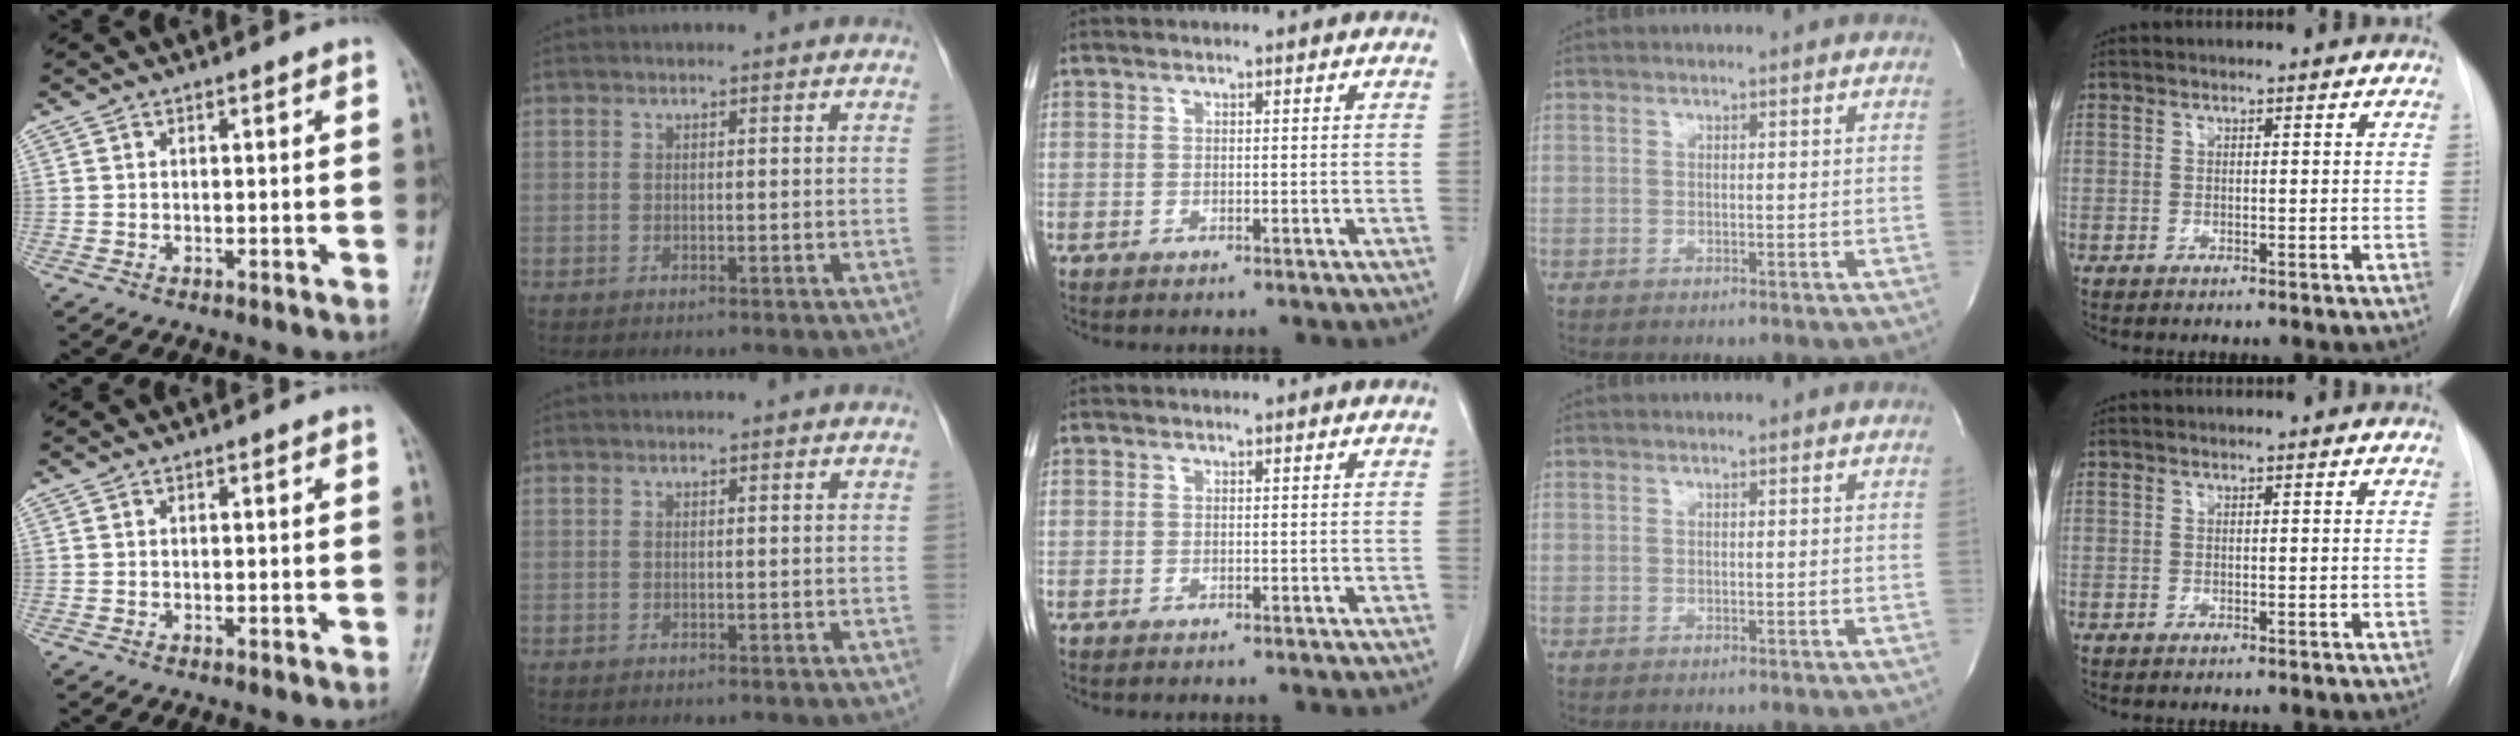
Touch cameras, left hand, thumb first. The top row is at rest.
{}